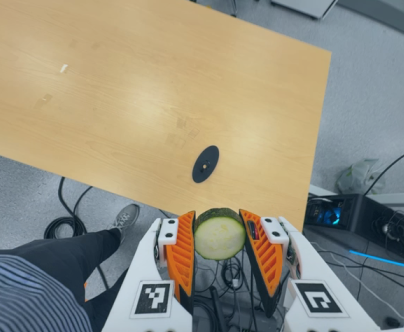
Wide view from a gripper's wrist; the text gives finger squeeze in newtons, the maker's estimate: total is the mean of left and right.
{"total": 14.0, "left": 13.8, "right": 14.1}